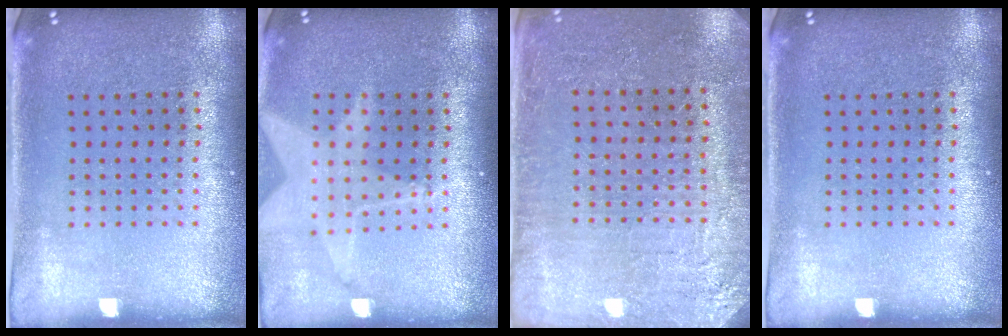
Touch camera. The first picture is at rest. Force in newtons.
{"total": 1.8, "press": 1.5, "slide": 1.1}
{"total": 3.0, "press": 3.0, "slide": 0.3}
{"total": 0.0}